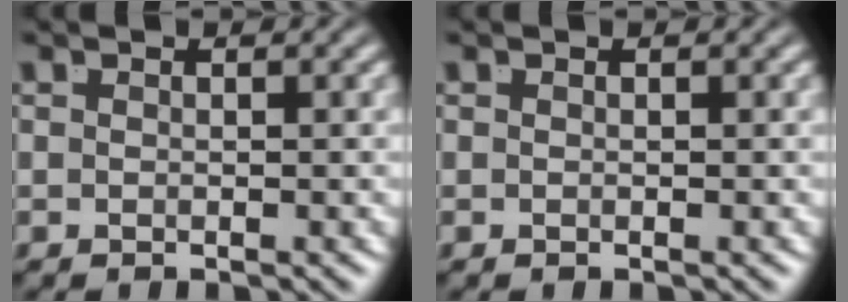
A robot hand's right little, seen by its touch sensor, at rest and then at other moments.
{"total": 1.7, "force": [-0.3, -1.6, -0.5], "torque": [0.017, -0.012, 0.007]}